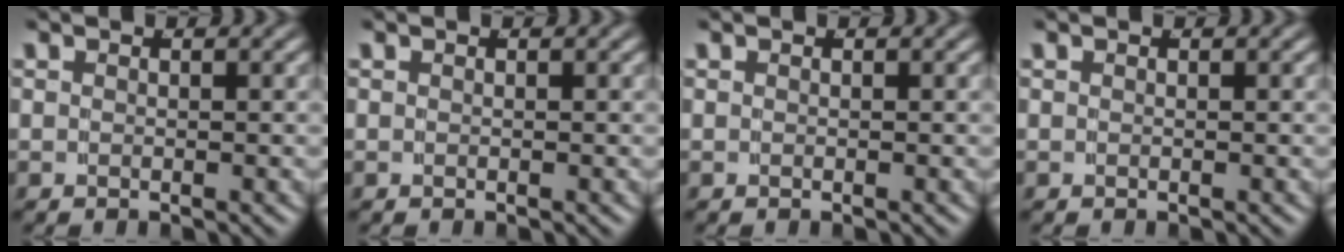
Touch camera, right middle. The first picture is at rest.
{"total": 0.0}
{"total": 0.0}
{"total": 0.0}